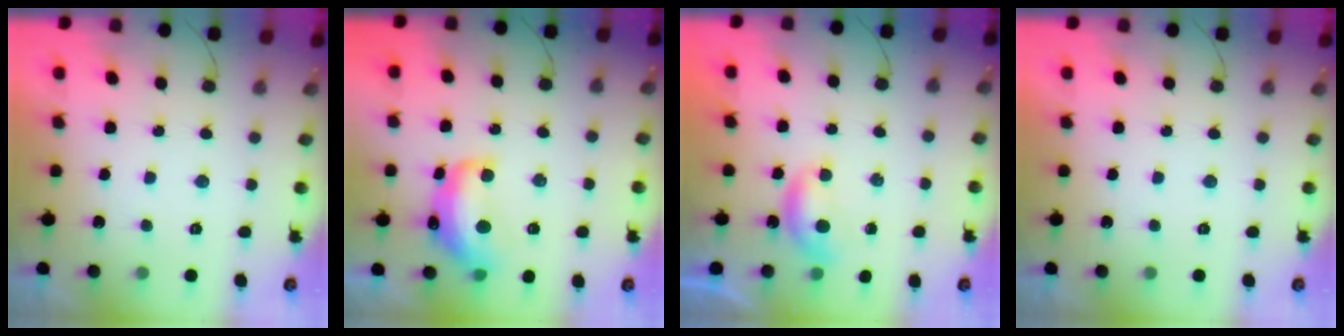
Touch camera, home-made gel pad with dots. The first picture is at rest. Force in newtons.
{"total": 13.9, "press": 13.9, "slide": 0.9}
{"total": 4.4, "press": 4.4, "slide": 0.4}
{"total": 0.0}